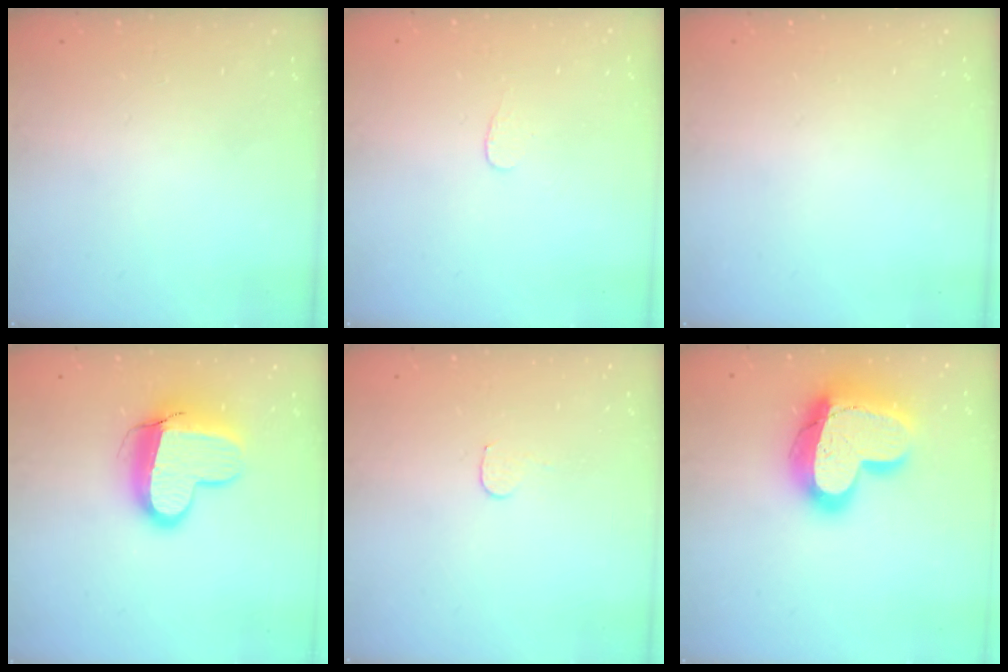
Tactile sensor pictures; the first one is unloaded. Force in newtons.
{"total": 3.0, "press": 3.0, "slide": 0.2}
{"total": 0.0}
{"total": 13.4, "press": 13.3, "slide": 1.3}
{"total": 3.5, "press": 3.5, "slide": 0.3}
{"total": 23.4, "press": 23.3, "slide": 1.9}